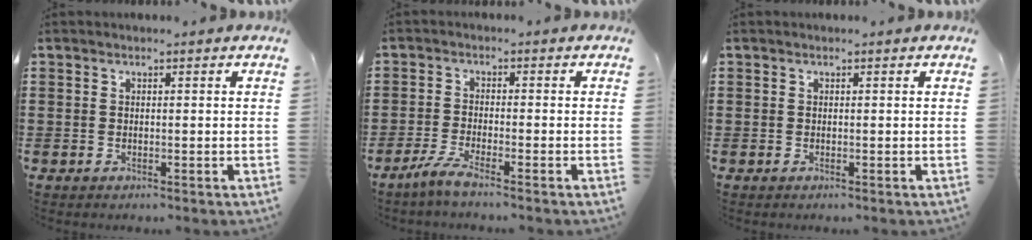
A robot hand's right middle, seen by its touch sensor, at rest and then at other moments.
{"total": 3.3, "force": [-2.5, -0.1, 2.2], "torque": [-0.058, -0.010, -0.051]}
{"total": 0.0}